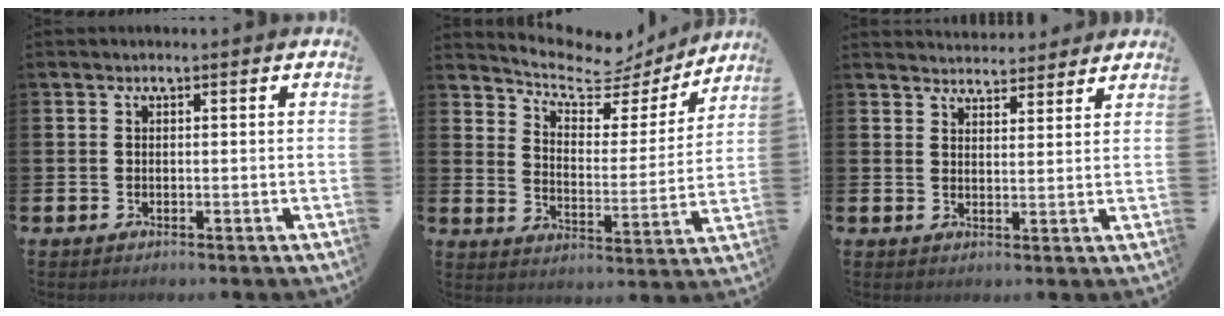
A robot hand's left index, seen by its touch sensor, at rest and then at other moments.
{"total": 7.6, "force": [6.9, 2.5, 2.2], "torque": [-0.062, -0.059, 0.112]}
{"total": 3.7, "force": [3.6, 0.6, -0.4], "torque": [0.004, -0.021, 0.066]}